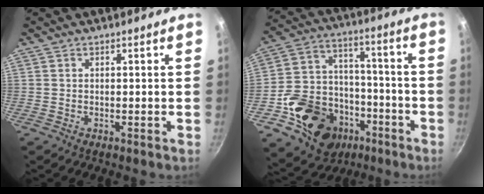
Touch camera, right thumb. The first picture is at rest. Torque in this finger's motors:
{"motor_torque": [1.89, 0.94, 0.95, -1.07, 0.12]}